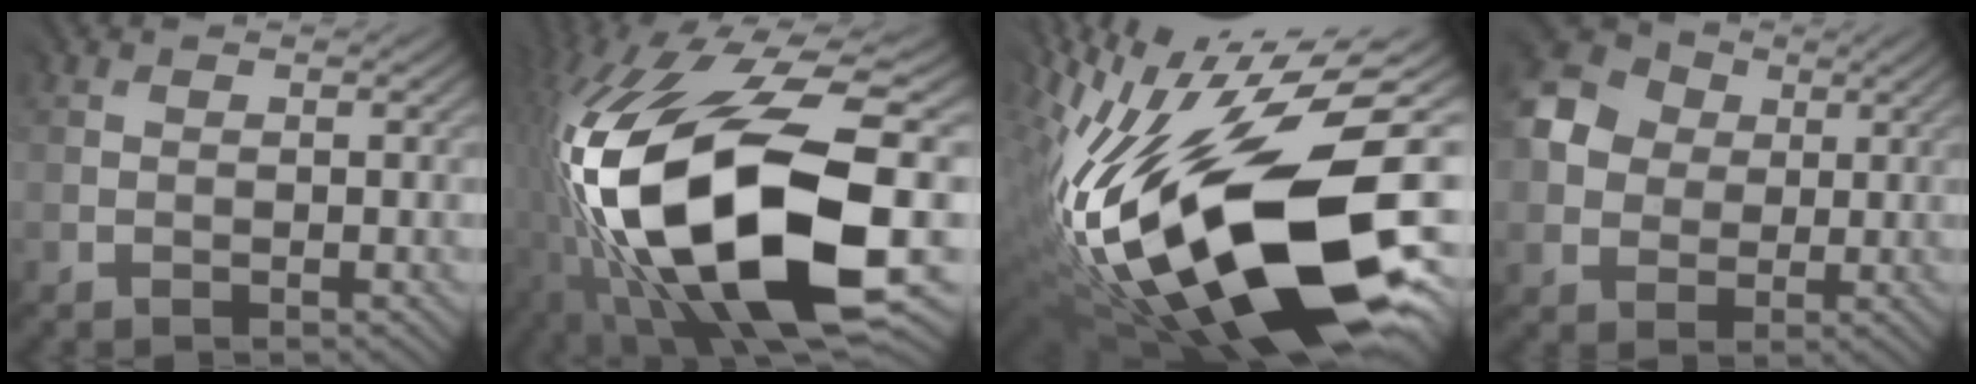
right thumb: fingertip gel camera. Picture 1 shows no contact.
{"total": 20.2, "force": [-4.7, 9.0, 17.5], "torque": [-0.387, -0.039, -0.063]}
{"total": 21.0, "force": [-4.0, 7.9, 19.0], "torque": [-0.370, -0.006, -0.078]}
{"total": 7.8, "force": [2.0, 6.7, 3.3], "torque": [-0.101, 0.015, 0.033]}